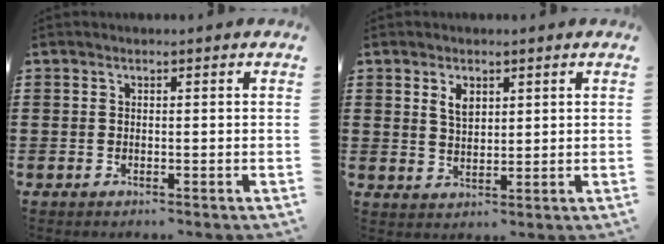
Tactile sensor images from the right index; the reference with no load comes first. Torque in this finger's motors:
{"motor_torque": [0.09, -0.07, 0.06, 0.07]}